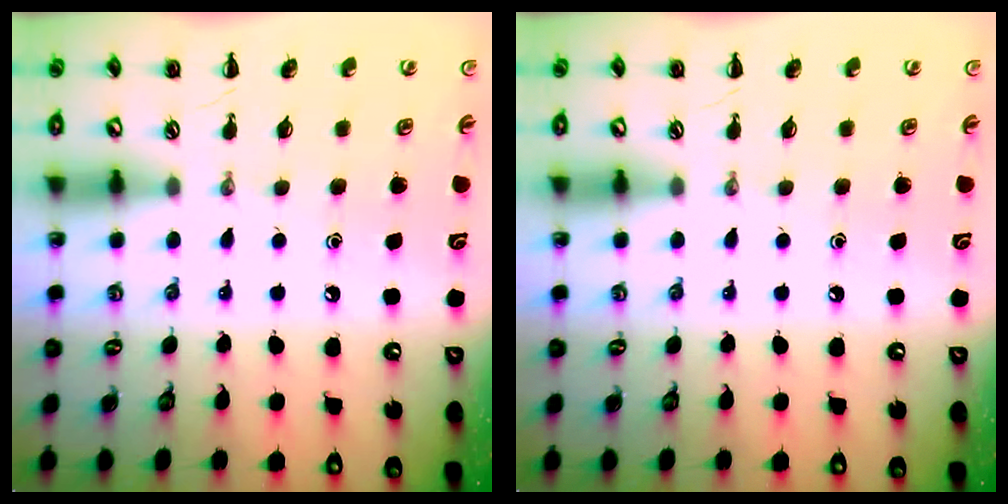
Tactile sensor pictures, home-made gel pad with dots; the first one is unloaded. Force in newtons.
{"total": 0.0}